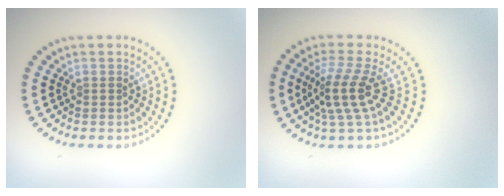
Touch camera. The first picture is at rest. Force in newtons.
{"total": 3.6, "press": 2.7, "slide": 2.5}